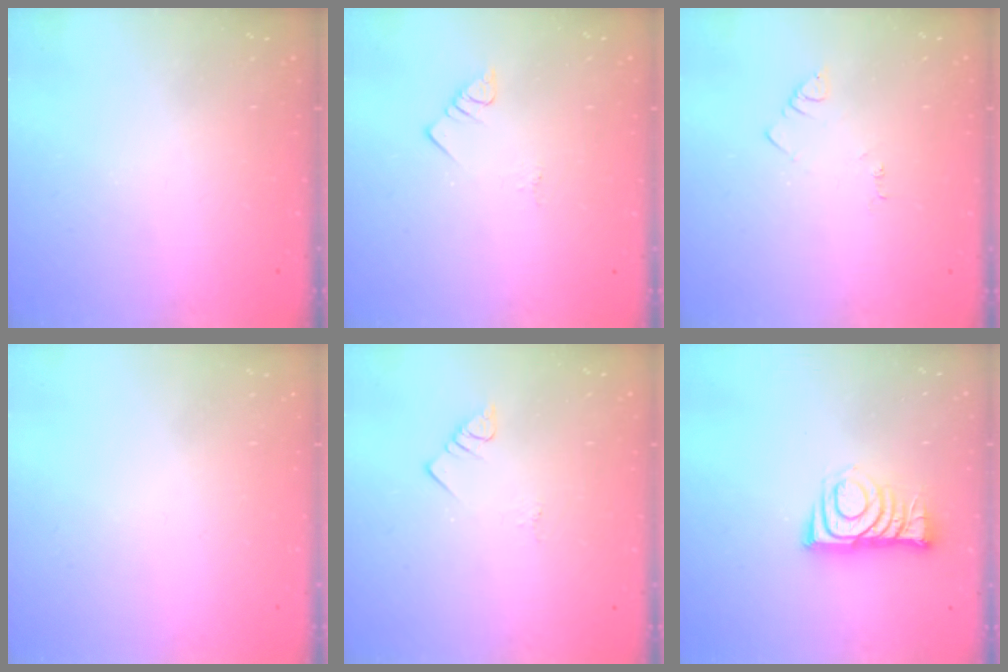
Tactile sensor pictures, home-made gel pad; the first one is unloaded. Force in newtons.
{"total": 2.8, "press": 2.8, "slide": 0.4}
{"total": 2.7, "press": 2.7, "slide": 0.4}
{"total": 1.5, "press": 1.5, "slide": 0.1}
{"total": 2.8, "press": 2.8, "slide": 0.4}
{"total": 8.9, "press": 8.8, "slide": 0.9}